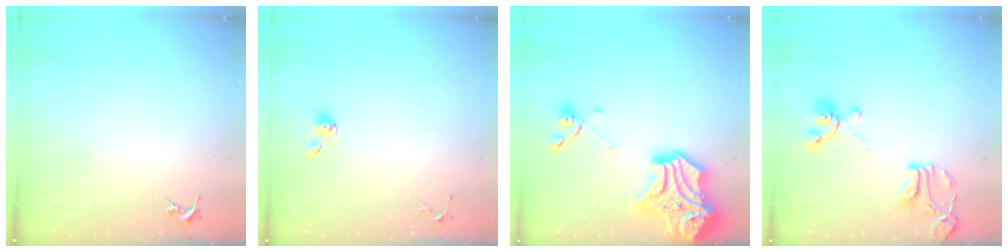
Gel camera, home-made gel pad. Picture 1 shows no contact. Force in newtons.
{"total": 5.5, "press": 5.0, "slide": 2.2}
{"total": 23.2, "press": 23.1, "slide": 2.7}
{"total": 16.6, "press": 16.5, "slide": 1.7}